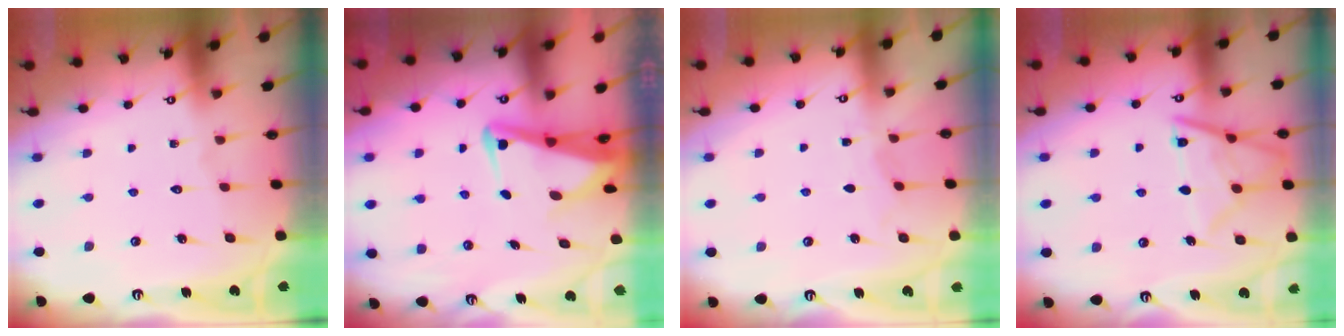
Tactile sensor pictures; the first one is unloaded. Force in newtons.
{"total": 4.4, "press": 4.2, "slide": 1.1}
{"total": 3.5, "press": 3.5, "slide": 0.4}
{"total": 13.1, "press": 13.0, "slide": 1.5}